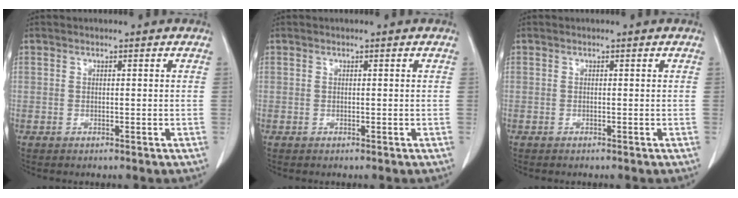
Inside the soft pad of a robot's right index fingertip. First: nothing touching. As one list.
[{"total": 0.0}, {"total": 0.0}]